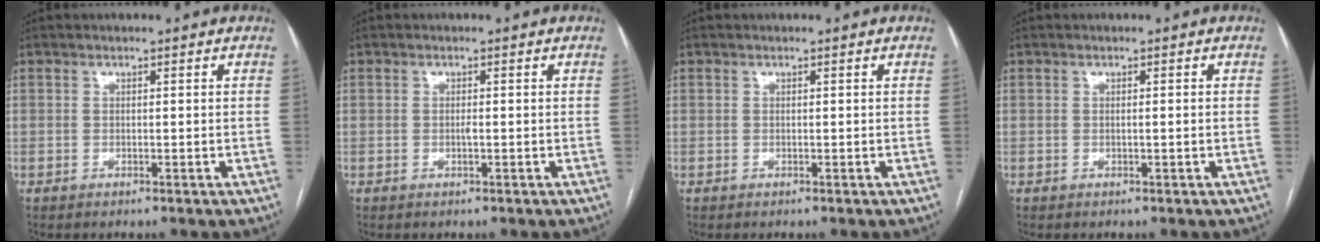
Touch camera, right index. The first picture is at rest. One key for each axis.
{"total": 0.7, "fx": -0.2, "fy": 0.1, "fz": 0.7, "tx": -0.015, "ty": 0.000, "tz": -0.003}
{"total": 0.0}
{"total": 0.6, "fx": -0.1, "fy": -0.1, "fz": 0.6, "tx": -0.008, "ty": 0.000, "tz": 0.000}